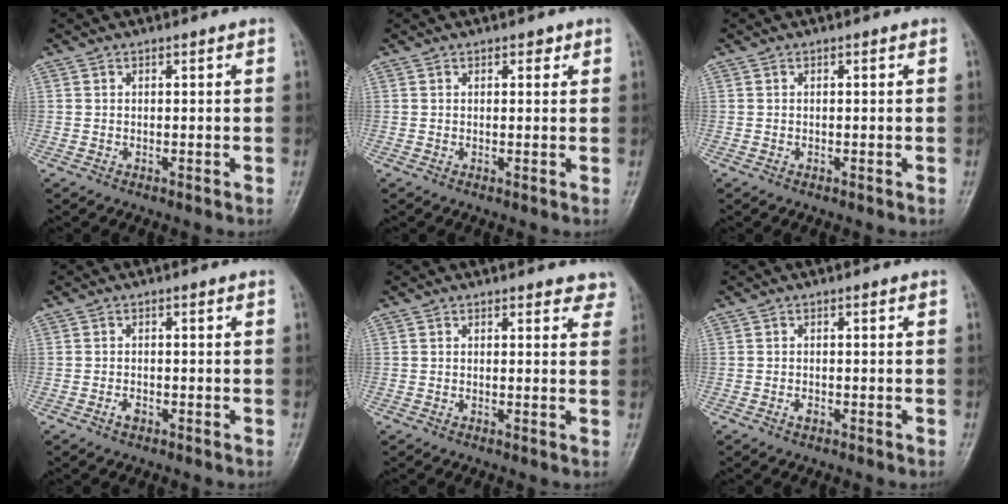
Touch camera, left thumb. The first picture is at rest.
{"total": 1.4, "force": [0.8, 0.9, 0.8], "torque": [0.002, -0.001, 0.008]}
{"total": 0.0}
{"total": 1.4, "force": [-0.8, 0.8, 0.8], "torque": [-0.013, 0.004, -0.016]}
{"total": 3.4, "force": [3.0, 1.5, 0.8], "torque": [0.024, -0.013, 0.018]}
{"total": 1.1, "force": [-0.6, 0.6, 0.6], "torque": [-0.009, 0.002, -0.011]}